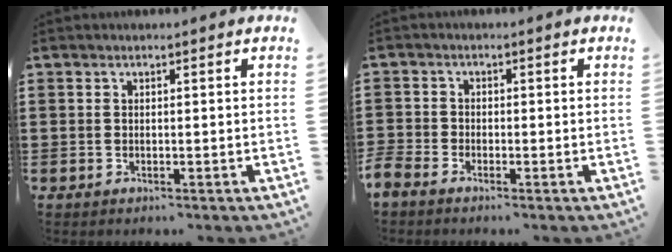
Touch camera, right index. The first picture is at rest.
{"total": 1.7, "force": [-1.6, 0.5, 0.1], "torque": [-0.015, -0.002, -0.036]}